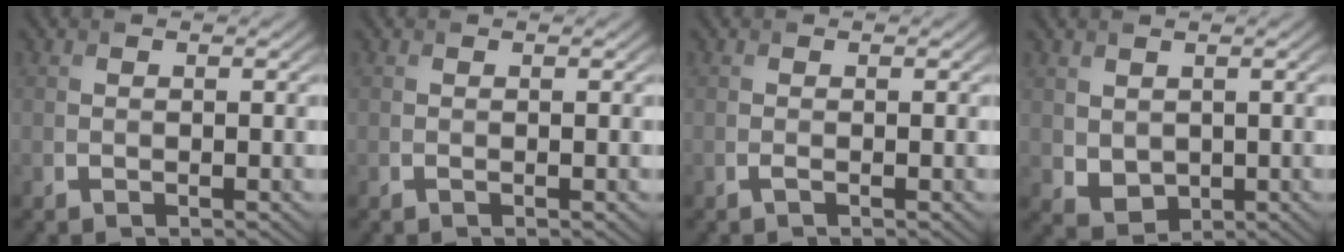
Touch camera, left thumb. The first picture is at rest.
{"total": 0.0}
{"total": 0.5, "force": [-0.2, 0.1, 0.5], "torque": [-0.013, -0.002, -0.005]}
{"total": 2.9, "force": [1.0, 2.3, 1.5], "torque": [-0.042, -0.010, 0.025]}